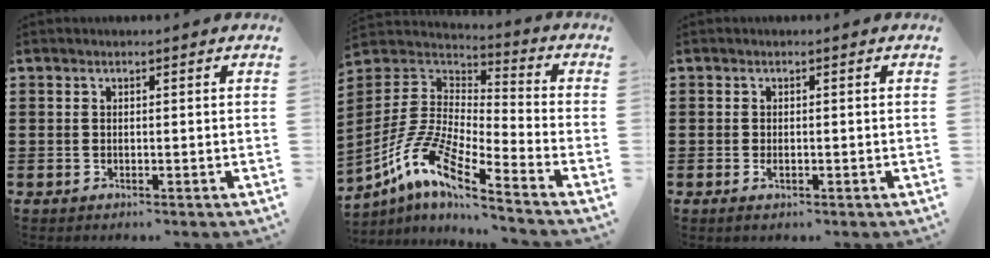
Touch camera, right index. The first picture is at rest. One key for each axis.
{"total": 10.4, "fx": -7.6, "fy": 2.1, "fz": 6.8, "tx": -0.170, "ty": -0.012, "tz": -0.162}
{"total": 1.0, "fx": -0.4, "fy": 0.3, "fz": 0.9, "tx": -0.018, "ty": -0.004, "tz": -0.006}